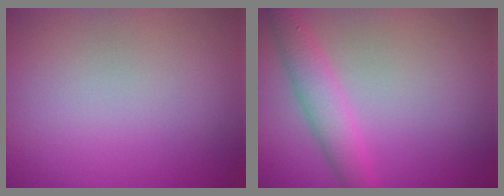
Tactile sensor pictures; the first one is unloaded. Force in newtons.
{"total": 3.0, "press": 3.0, "slide": 0.1}